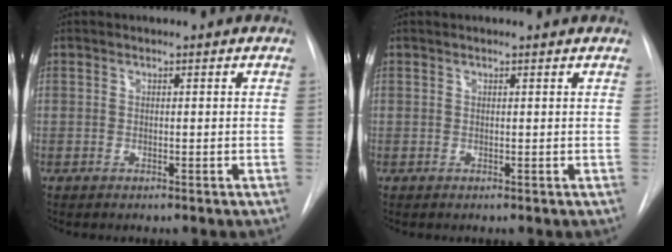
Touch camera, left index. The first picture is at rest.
{"total": 1.1, "force": [1.0, 0.0, 0.3], "torque": [-0.013, 0.011, 0.013]}